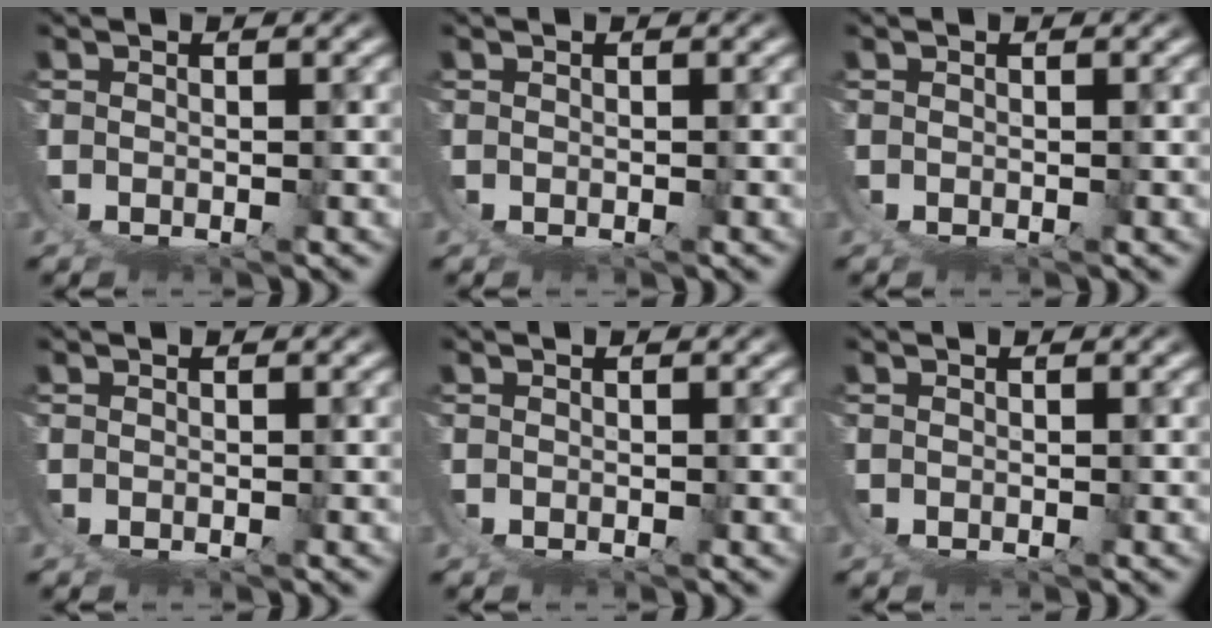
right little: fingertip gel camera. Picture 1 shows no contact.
{"total": 0.0}
{"total": 0.0}
{"total": 0.0}
{"total": 0.0}
{"total": 0.0}